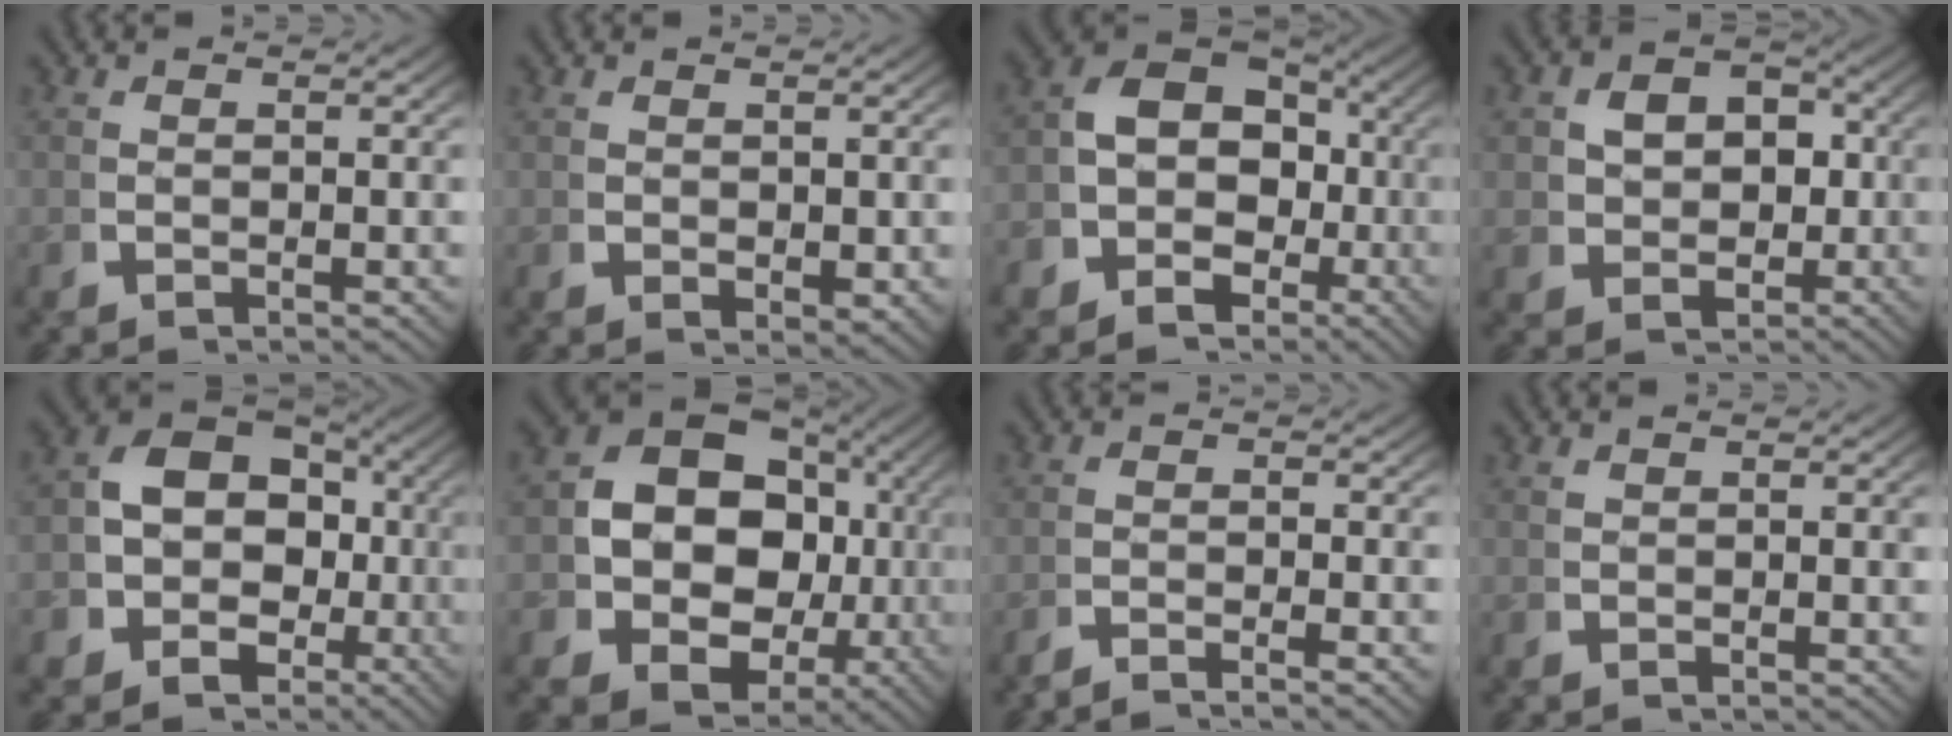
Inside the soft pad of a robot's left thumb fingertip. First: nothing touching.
{"total": 1.6, "force": [0.4, 1.0, 1.2], "torque": [-0.022, -0.012, 0.017]}
{"total": 10.0, "force": [-0.9, 8.2, 5.7], "torque": [-0.114, -0.024, -0.019]}
{"total": 5.9, "force": [0.5, 4.8, 3.4], "torque": [-0.067, -0.025, 0.026]}
{"total": 11.5, "force": [-1.6, 9.9, 5.6], "torque": [-0.128, -0.037, -0.025]}
{"total": 14.6, "force": [-1.4, 11.3, 9.0], "torque": [-0.198, -0.068, -0.004]}
{"total": 1.8, "force": [-1.6, 0.1, 0.9], "torque": [-0.008, -0.001, -0.036]}
{"total": 0.9, "force": [0.9, -0.1, 0.2], "torque": [-0.004, -0.001, 0.022]}